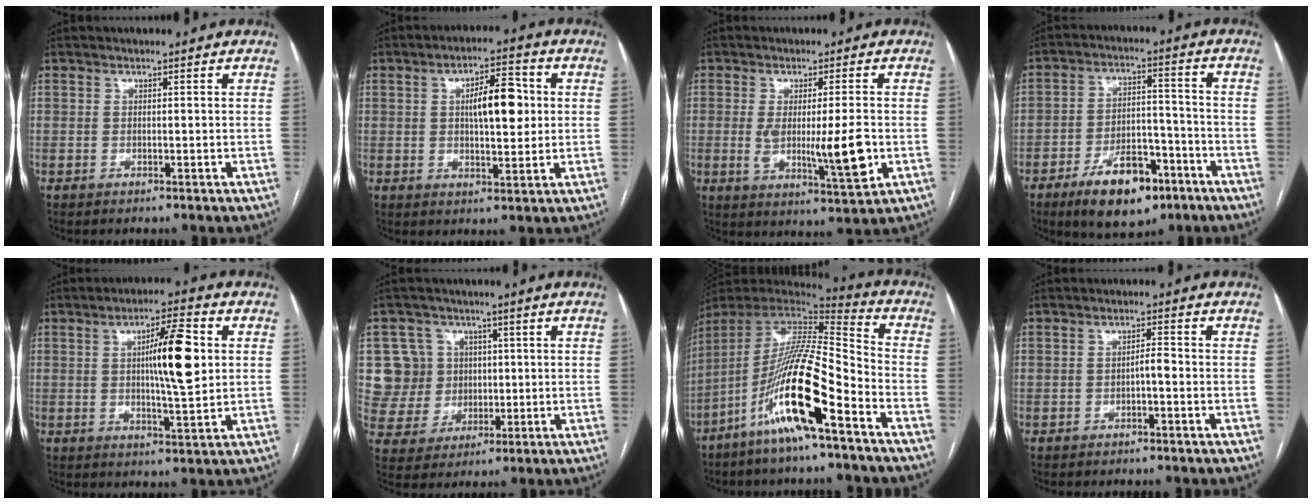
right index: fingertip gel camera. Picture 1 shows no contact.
{"total": 8.7, "force": [1.4, 2.9, 8.1], "torque": [-0.129, 0.016, 0.022]}
{"total": 9.4, "force": [-1.1, 1.1, 9.3], "torque": [-0.152, -0.021, -0.010]}
{"total": 12.6, "force": [-7.6, 5.5, 8.4], "torque": [-0.134, 0.009, -0.120]}
{"total": 10.3, "force": [1.7, 1.4, 10.0], "torque": [-0.163, 0.007, 0.028]}
{"total": 8.5, "force": [1.8, 8.3, 0.7], "torque": [-0.021, 0.027, 0.045]}
{"total": 18.8, "force": [-9.7, 1.2, 16.0], "torque": [-0.330, -0.028, -0.188]}
{"total": 1.9, "force": [-0.7, 0.4, 1.7], "torque": [-0.024, 0.004, -0.013]}